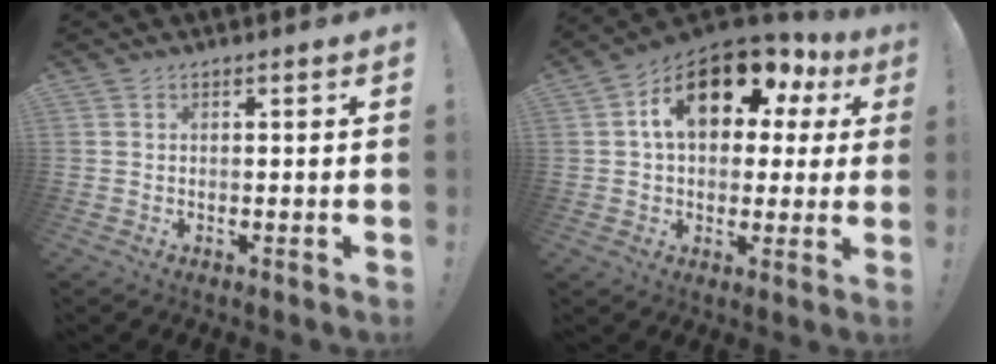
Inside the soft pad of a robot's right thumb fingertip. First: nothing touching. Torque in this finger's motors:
{"motor_torque": [0.39, 2.55, 1.71, -0.10, 0.19]}